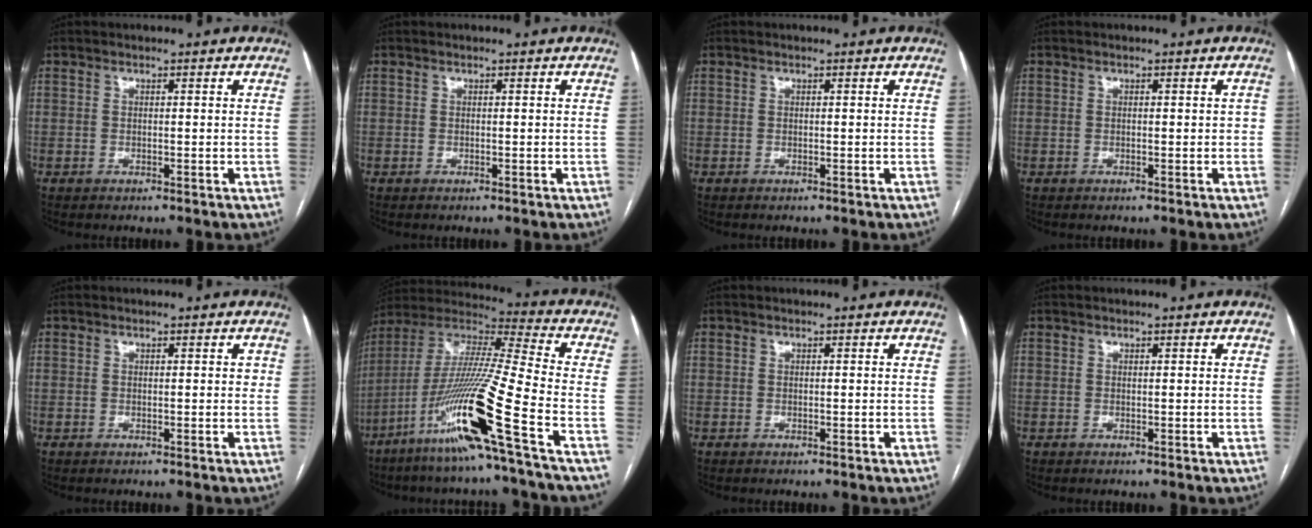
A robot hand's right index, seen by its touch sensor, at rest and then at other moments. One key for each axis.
{"total": 0.0}
{"total": 0.0}
{"total": 1.0, "fx": 0.0, "fy": 0.6, "fz": 0.8, "tx": -0.006, "ty": 0.004, "tz": 0.001}
{"total": 0.7, "fx": 0.2, "fy": 0.5, "fz": 0.5, "tx": -0.010, "ty": 0.007, "tz": 0.004}
{"total": 20.2, "fx": -9.7, "fy": -1.6, "fz": 17.6, "tx": -0.377, "ty": -0.036, "tz": -0.193}
{"total": 0.0}
{"total": 0.0}